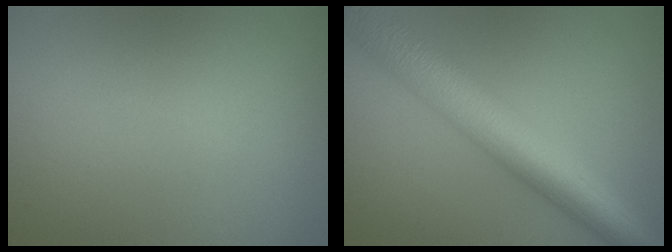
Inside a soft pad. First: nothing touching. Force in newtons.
{"total": 8.8, "press": 8.8, "slide": 0.1}